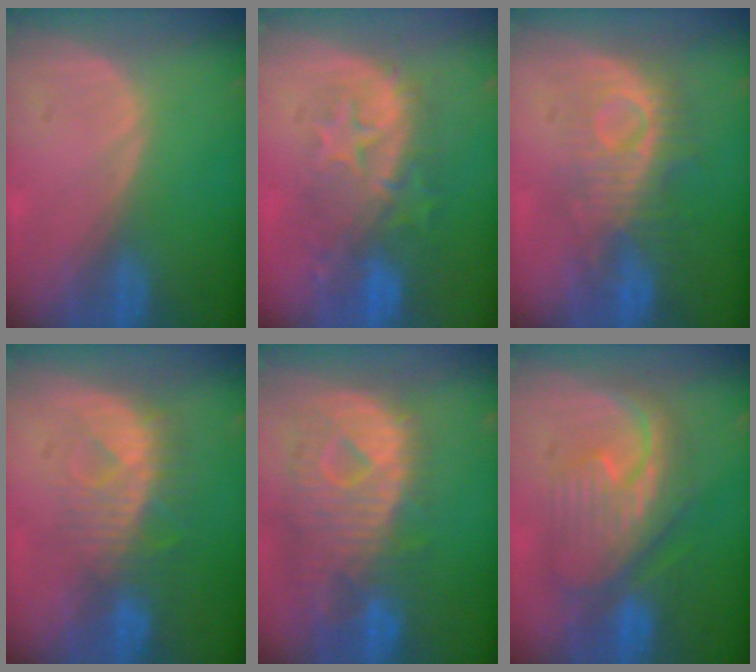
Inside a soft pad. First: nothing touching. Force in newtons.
{"total": 9.3, "press": 8.9, "slide": 2.8}
{"total": 8.7, "press": 8.5, "slide": 2.0}
{"total": 8.1, "press": 7.6, "slide": 2.8}
{"total": 12.4, "press": 10.7, "slide": 6.3}
{"total": 9.7, "press": 9.7, "slide": 0.8}